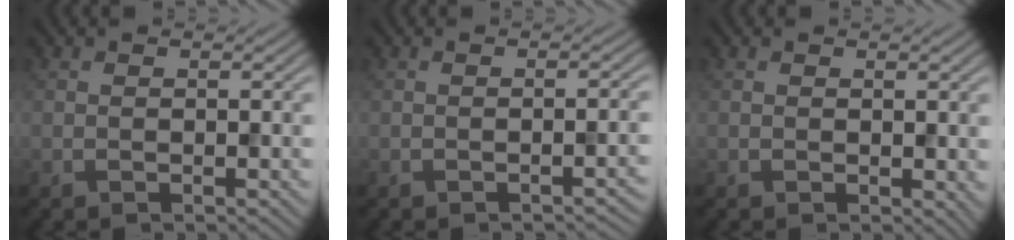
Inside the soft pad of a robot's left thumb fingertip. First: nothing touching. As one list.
[{"total": 1.5, "force": [-0.8, 0.3, 1.2], "torque": [-0.013, 0.004, -0.013]}, {"total": 1.1, "force": [0.2, 0.8, 0.8], "torque": [-0.009, -0.005, 0.006]}]